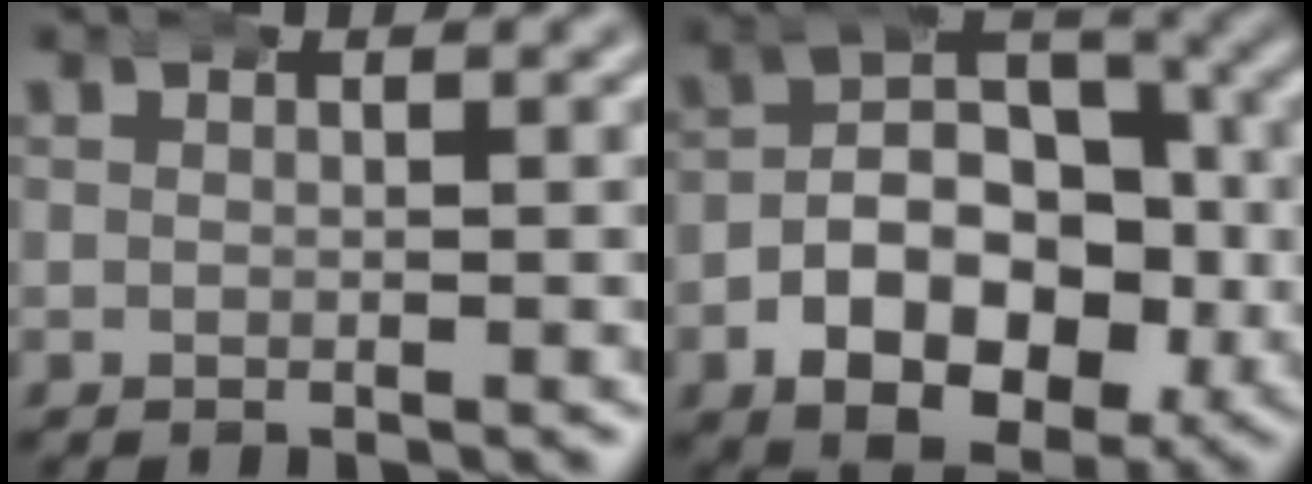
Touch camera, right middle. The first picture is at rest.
{"total": 10.6, "force": [-2.1, 7.9, 6.8], "torque": [-0.109, -0.019, -0.038]}